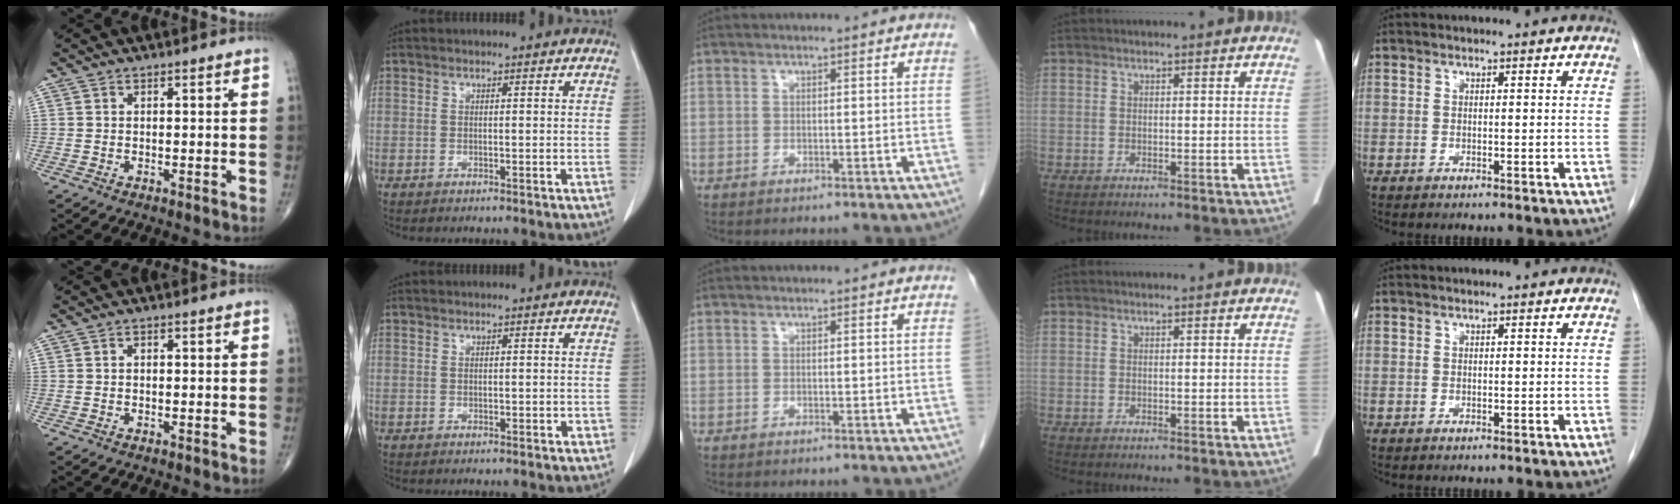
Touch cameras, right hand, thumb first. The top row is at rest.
{"thumb": {"total": 0.9, "force": [0.1, 0.5, 0.7], "torque": [-0.012, 0.004, 0.002]}, "index": {"total": 1.1, "force": [-0.1, 0.6, 0.9], "torque": [-0.011, -0.001, 0.000]}}